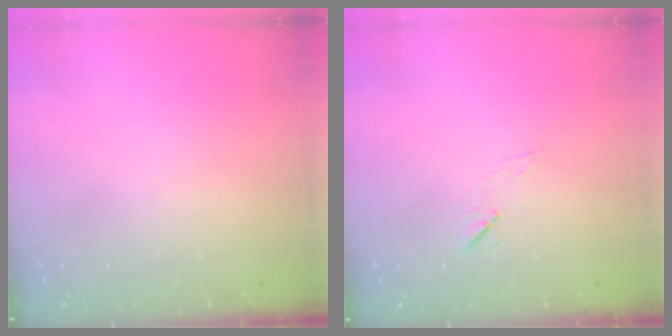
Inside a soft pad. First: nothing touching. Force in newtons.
{"total": 5.2, "press": 4.7, "slide": 2.1}